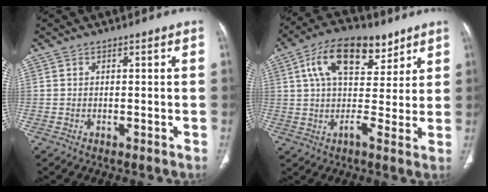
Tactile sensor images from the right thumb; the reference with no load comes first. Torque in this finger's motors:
{"motor_torque": [-0.89, 1.07, 1.36, 0.23, 0.39]}